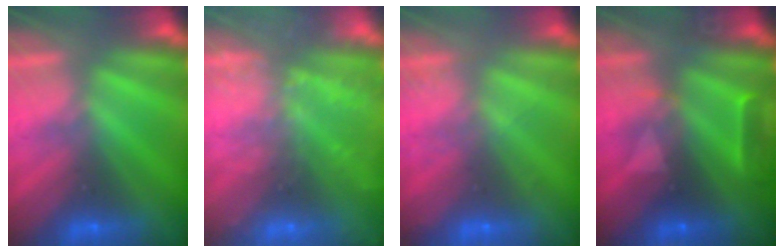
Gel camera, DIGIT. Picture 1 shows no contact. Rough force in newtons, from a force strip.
{"total": 7.3}
{"total": 2.1}
{"total": 7.5}